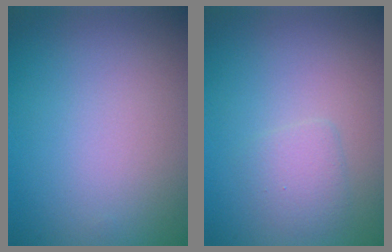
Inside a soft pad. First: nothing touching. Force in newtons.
{"total": 1.6, "press": 1.6, "slide": 0.1}